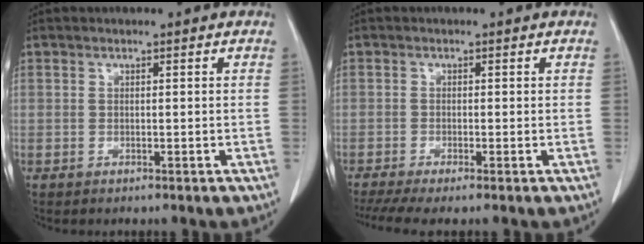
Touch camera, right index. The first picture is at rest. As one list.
[{"total": 4.8, "force": [-3.5, 0.4, 3.3], "torque": [-0.058, -0.008, -0.063]}]